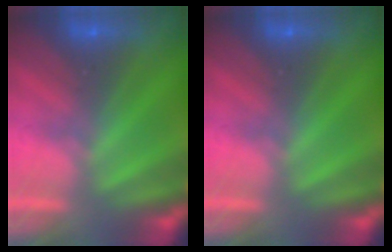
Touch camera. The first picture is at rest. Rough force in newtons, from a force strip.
{"total": 0.0}